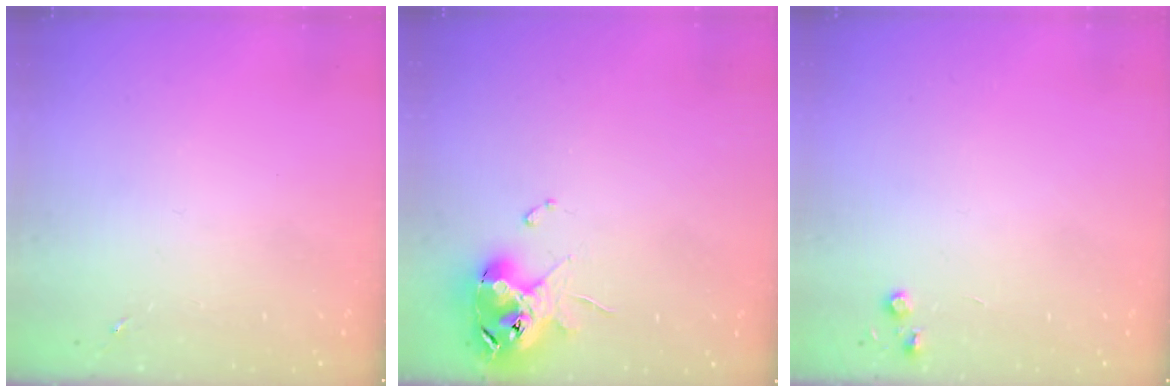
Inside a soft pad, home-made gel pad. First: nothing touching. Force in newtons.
{"total": 12.6, "press": 12.5, "slide": 1.7}
{"total": 3.8, "press": 3.7, "slide": 0.5}